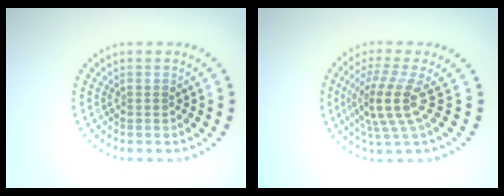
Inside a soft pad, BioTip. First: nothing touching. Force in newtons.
{"total": 4.0, "press": 3.0, "slide": 2.7}